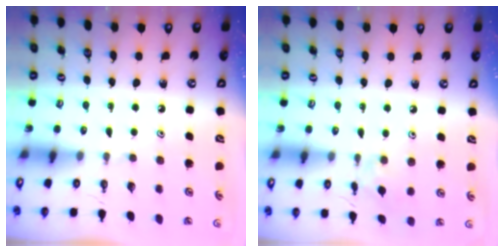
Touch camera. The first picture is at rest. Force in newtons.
{"total": 2.4, "press": 2.3, "slide": 0.5}